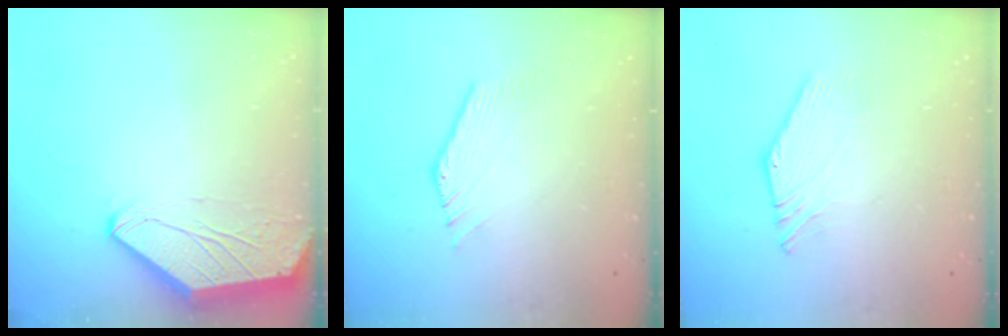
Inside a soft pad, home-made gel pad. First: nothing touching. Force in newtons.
{"total": 0.0}
{"total": 1.6, "press": 1.6, "slide": 0.1}